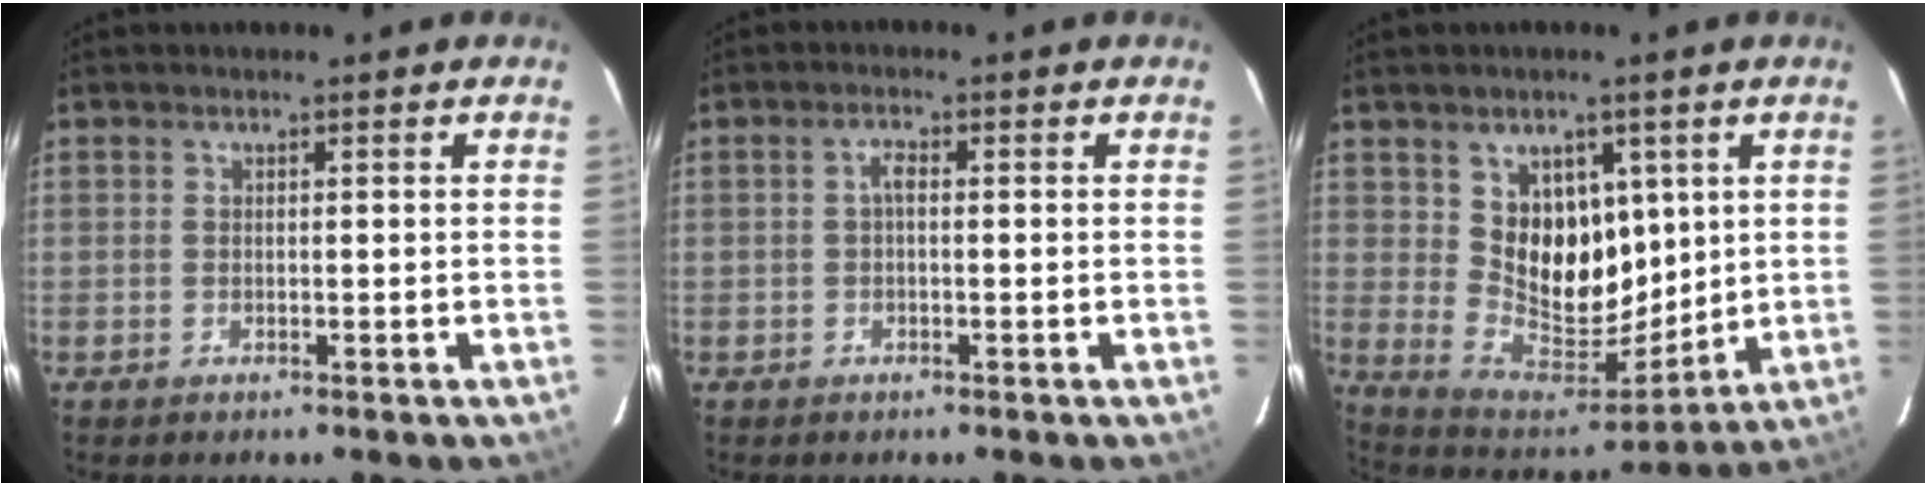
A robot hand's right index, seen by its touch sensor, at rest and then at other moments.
{"total": 1.5, "force": [-0.1, 0.6, 1.4], "torque": [-0.027, 0.008, -0.005]}
{"total": 13.5, "force": [4.7, 10.3, 7.3], "torque": [-0.130, -0.010, 0.107]}